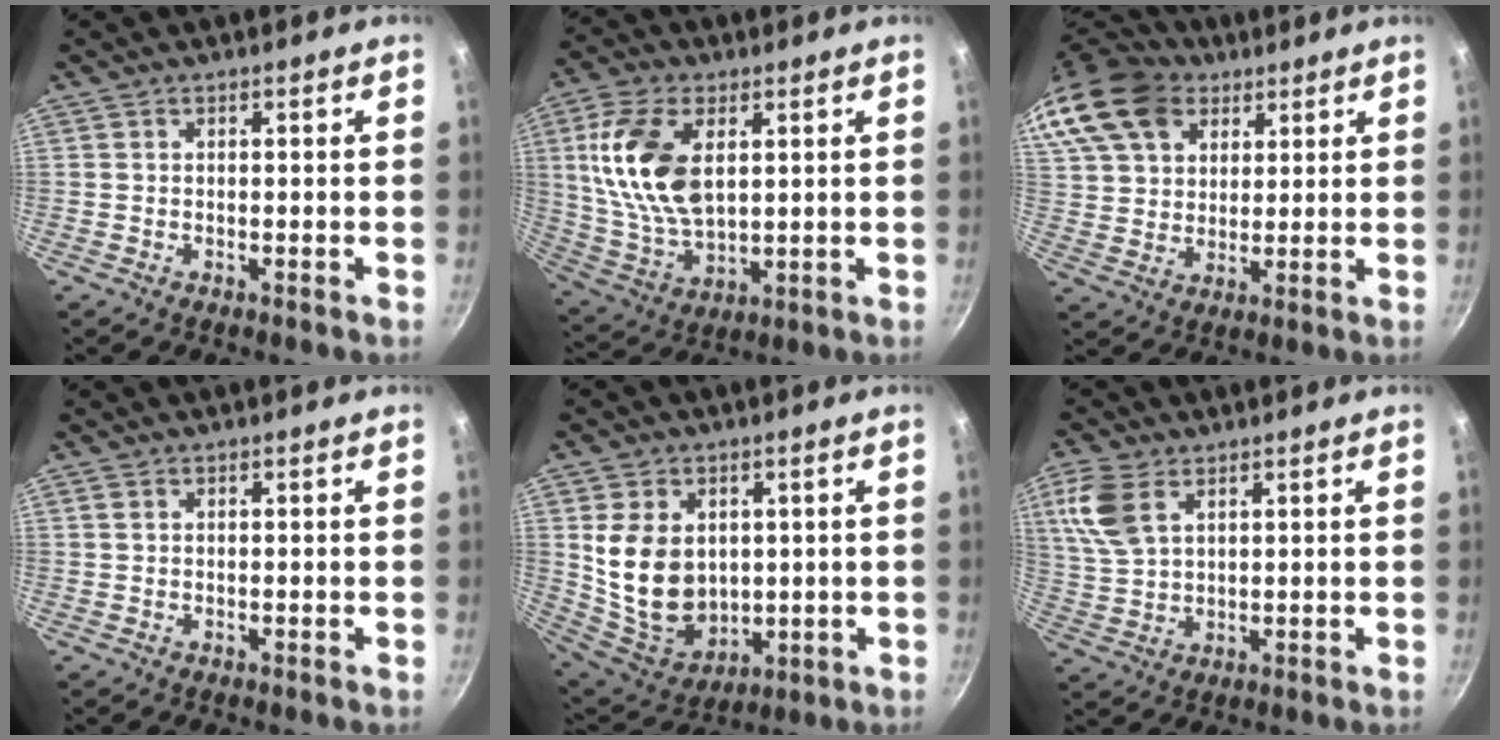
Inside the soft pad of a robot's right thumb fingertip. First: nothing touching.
{"total": 16.1, "force": [3.9, 9.2, 12.7], "torque": [-0.232, -0.013, 0.084]}
{"total": 21.2, "force": [11.2, 14.9, 10.1], "torque": [-0.221, 0.017, 0.209]}
{"total": 0.9, "force": [0.4, 0.6, 0.6], "torque": [-0.011, 0.002, 0.007]}
{"total": 14.7, "force": [2.0, 11.1, 9.5], "torque": [-0.149, -0.028, 0.061]}
{"total": 9.2, "force": [4.0, 5.4, 6.2], "torque": [-0.132, -0.003, 0.088]}